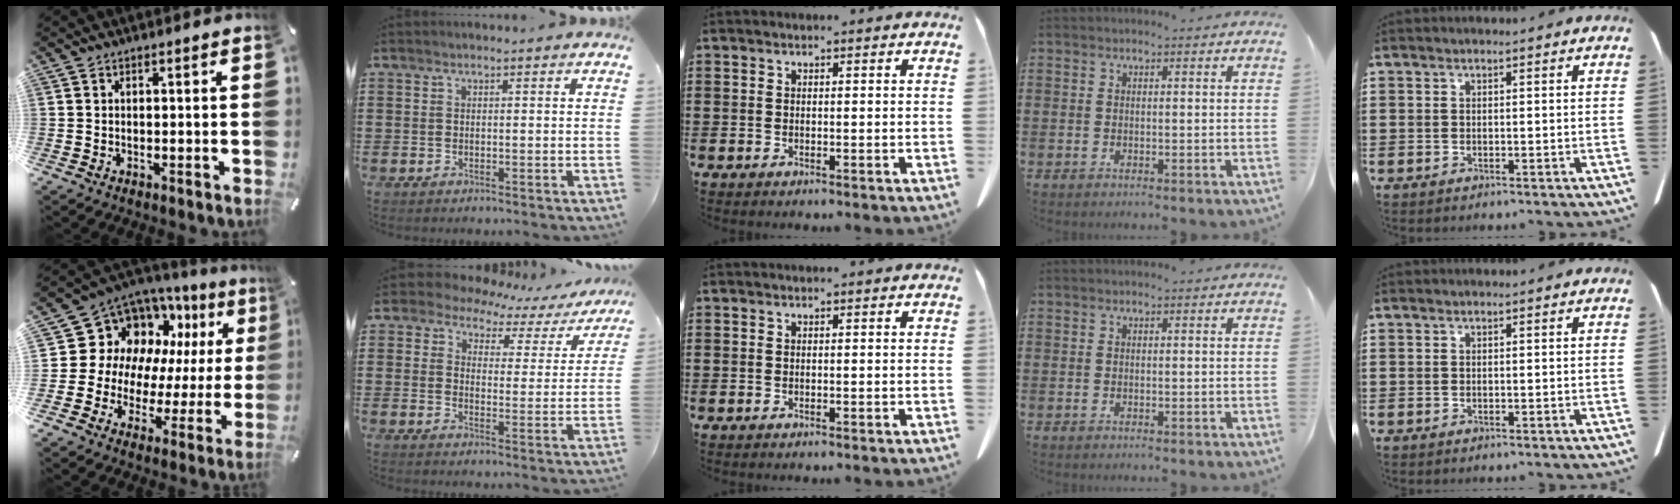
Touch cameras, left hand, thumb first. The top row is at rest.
{"thumb": {"total": 13.1, "force": [6.6, 10.6, 4.2], "torque": [-0.073, -0.074, 0.131]}, "index": {"total": 4.8, "force": [3.9, 2.5, 1.2], "torque": [-0.042, -0.018, 0.063]}}